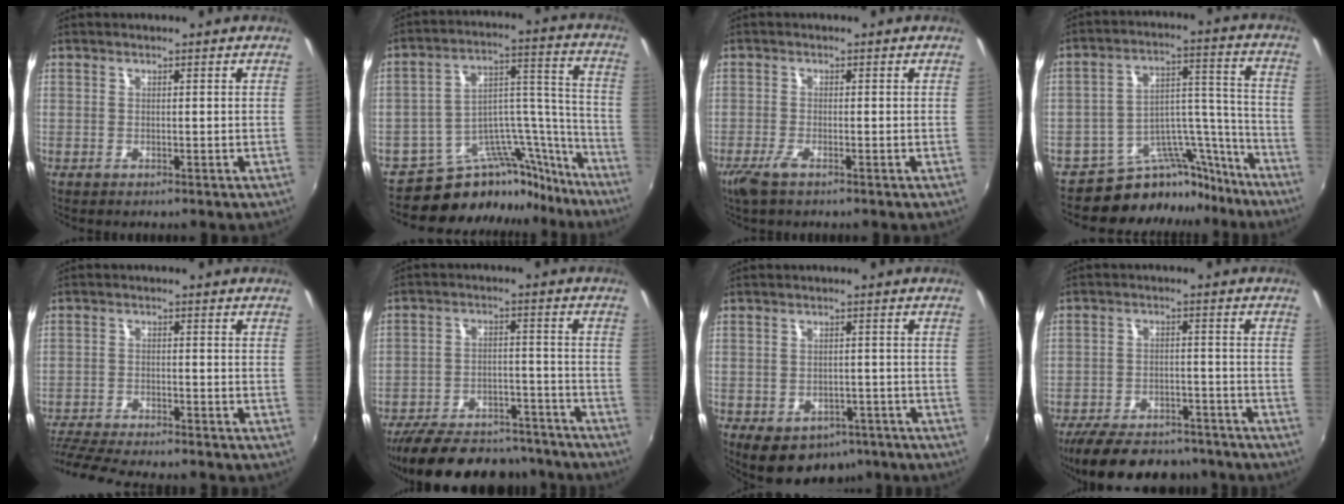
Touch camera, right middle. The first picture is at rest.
{"total": 17.2, "force": [-15.4, 7.1, 3.2], "torque": [-0.033, 0.076, -0.234]}
{"total": 3.3, "force": [-2.2, 0.6, 2.4], "torque": [-0.059, -0.011, -0.045]}
{"total": 13.4, "force": [-12.3, 5.3, 0.8], "torque": [0.003, 0.073, -0.191]}
{"total": 12.1, "force": [-10.8, 1.5, 5.1], "torque": [-0.125, -0.026, -0.183]}
{"total": 25.3, "force": [-21.5, 8.9, 9.8], "torque": [-0.199, 0.013, -0.289]}
{"total": 10.7, "force": [-6.2, 7.2, 4.9], "torque": [-0.100, -0.010, -0.070]}
{"total": 17.9, "force": [-14.6, 7.0, 7.6], "torque": [-0.166, -0.003, -0.205]}